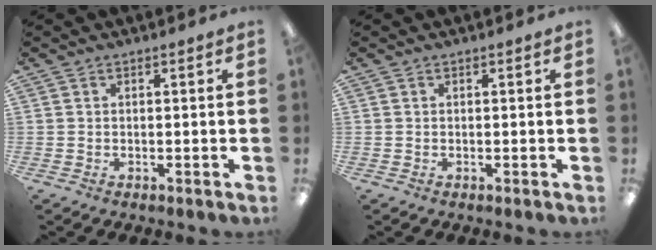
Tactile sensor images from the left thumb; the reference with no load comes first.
{"total": 0.0}